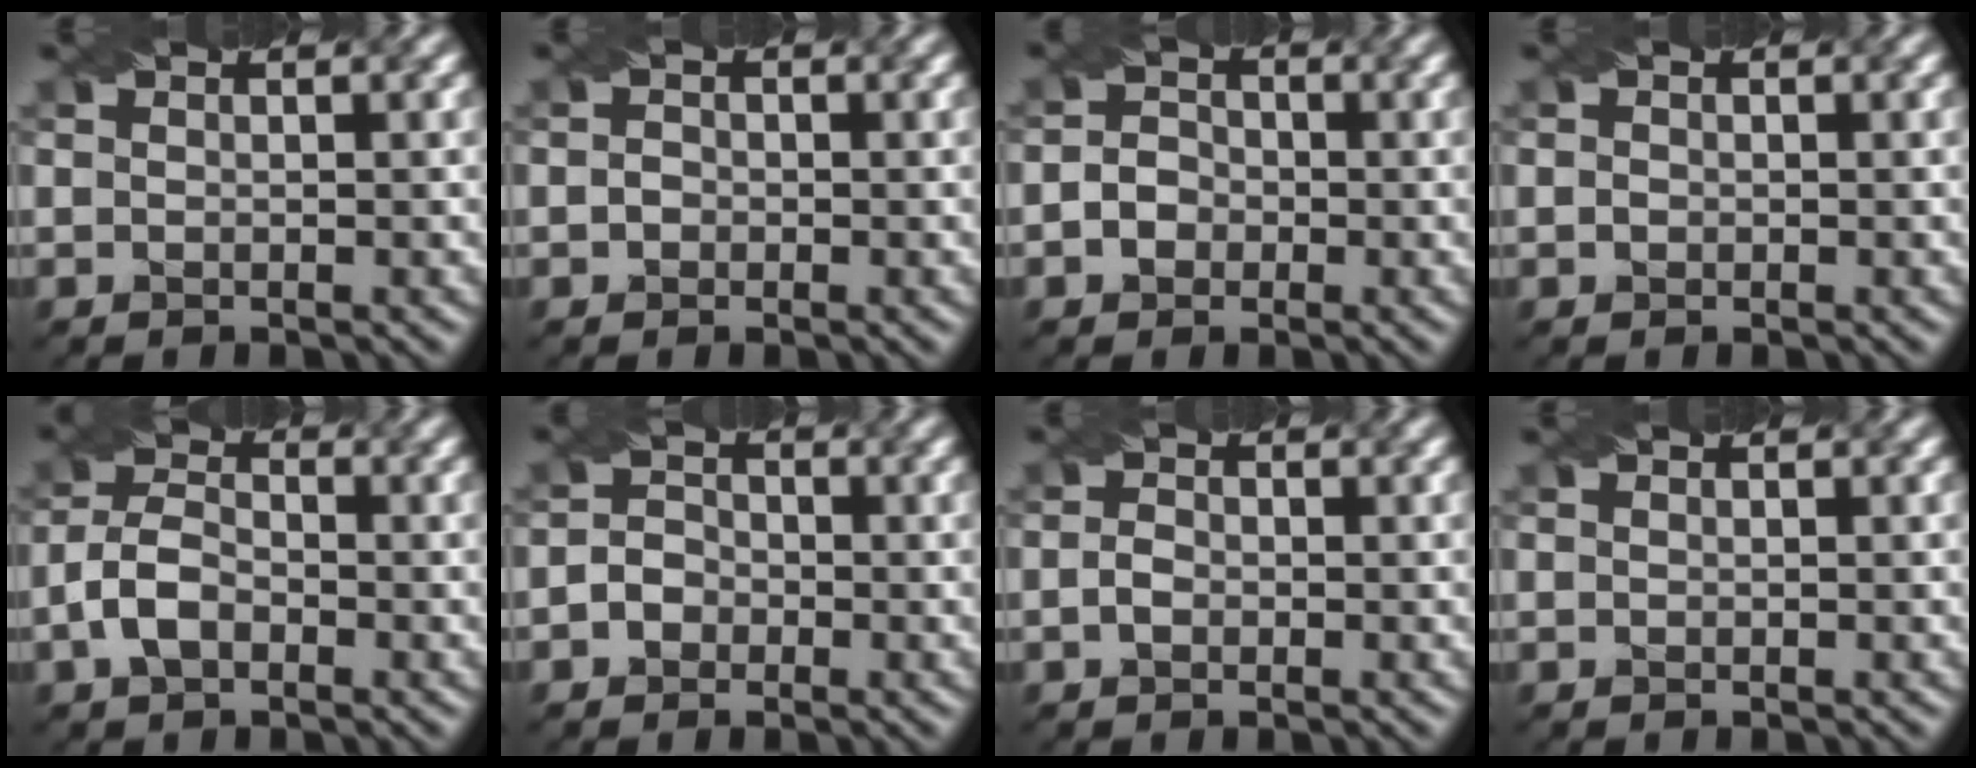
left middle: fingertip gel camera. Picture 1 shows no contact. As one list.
[{"total": 0.8, "force": [-0.4, 0.7, 0.2], "torque": [0.001, 0.002, -0.010]}, {"total": 2.2, "force": [-1.0, 1.7, 0.9], "torque": [-0.004, 0.002, -0.021]}, {"total": 0.5, "force": [-0.2, 0.5, 0.2], "torque": [-0.004, 0.001, -0.004]}, {"total": 3.5, "force": [-1.7, 2.0, 2.3], "torque": [-0.056, 0.008, -0.036]}, {"total": 2.1, "force": [-1.1, 1.6, 0.7], "torque": [0.001, 0.004, -0.024]}, {"total": 1.1, "force": [-0.7, 0.6, 0.6], "torque": [-0.016, 0.003, -0.015]}, {"total": 0.0}]